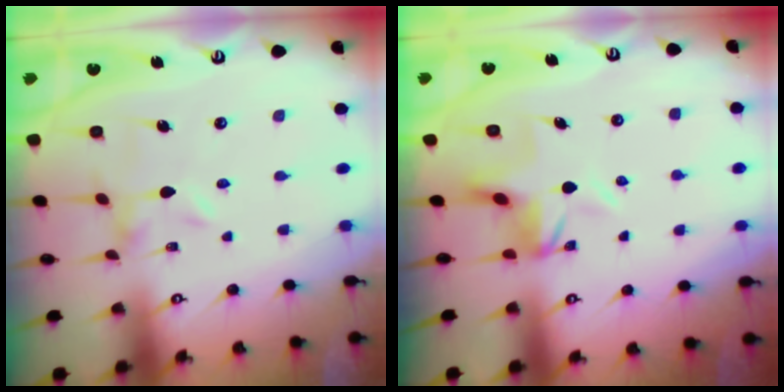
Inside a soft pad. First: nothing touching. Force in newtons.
{"total": 5.1, "press": 5.1, "slide": 0.6}